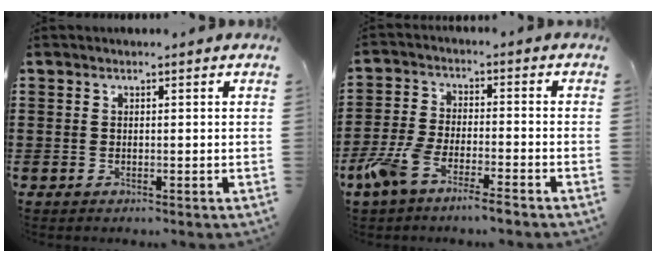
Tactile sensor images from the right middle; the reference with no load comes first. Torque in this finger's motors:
{"motor_torque": [1.24, -0.90, 0.52, 0.21]}